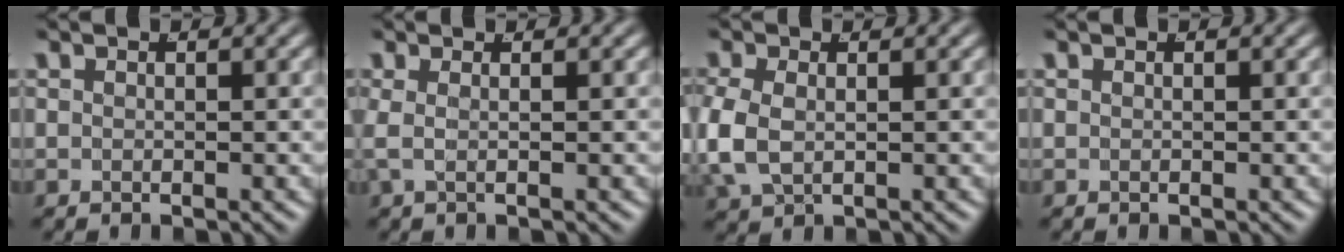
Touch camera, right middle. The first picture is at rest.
{"total": 1.8, "force": [0.3, 0.5, 1.7], "torque": [-0.042, 0.002, 0.007]}
{"total": 3.2, "force": [-0.1, 2.3, 2.3], "torque": [-0.077, -0.015, 0.014]}
{"total": 0.0}